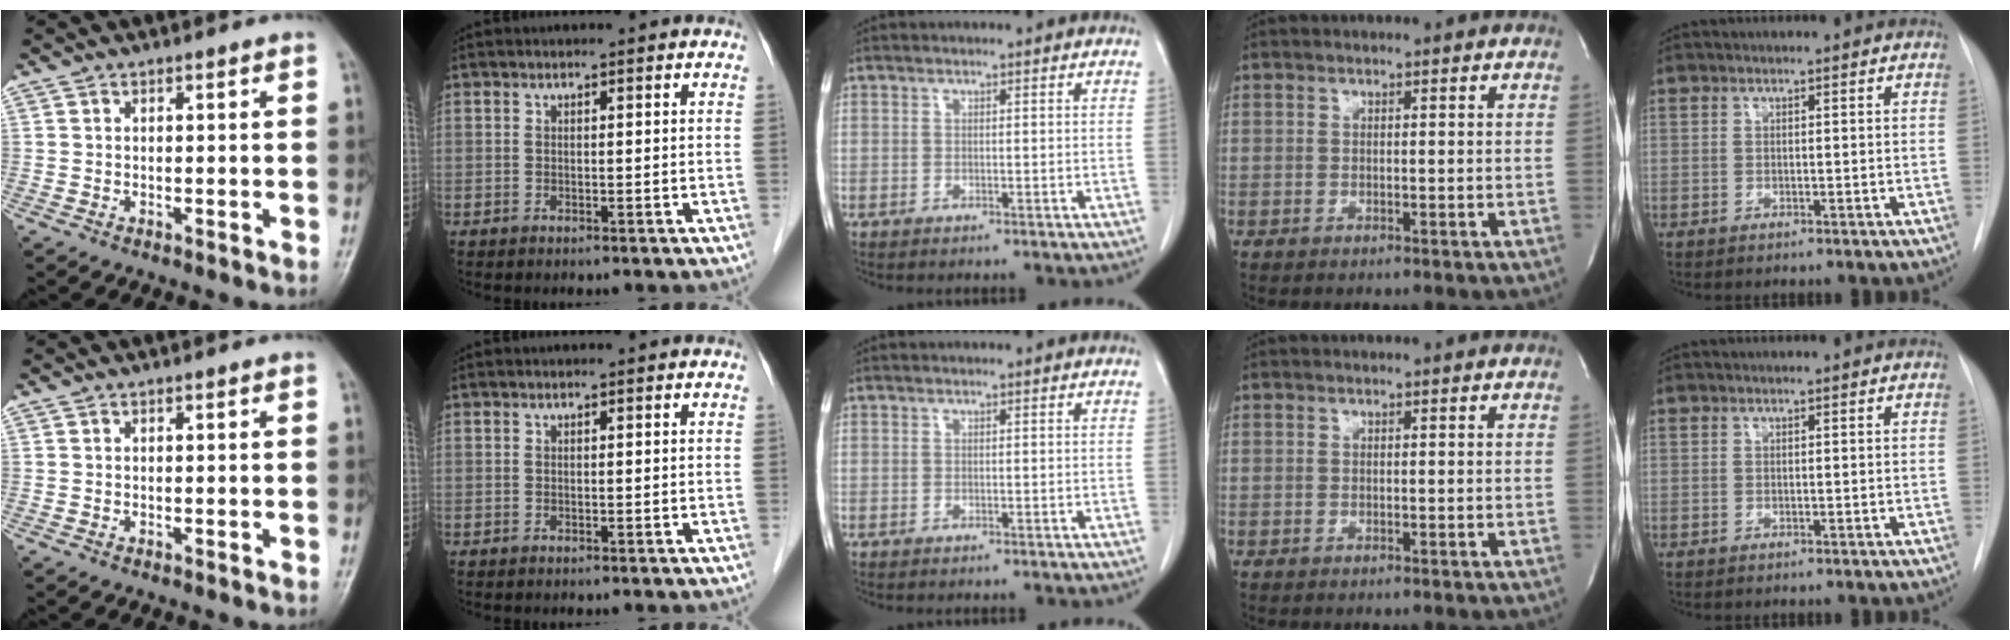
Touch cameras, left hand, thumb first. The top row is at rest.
{}